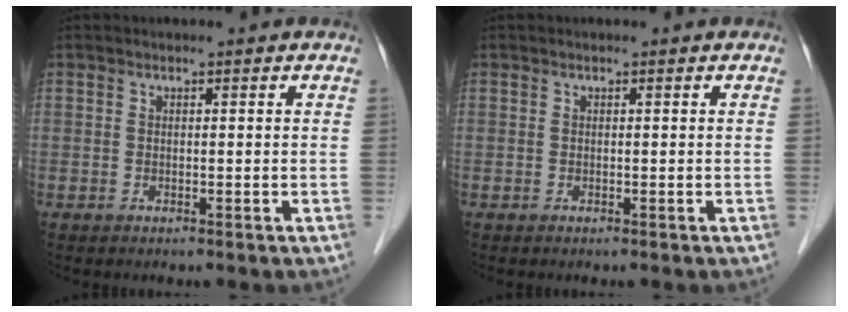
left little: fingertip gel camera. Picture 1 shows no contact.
{"total": 0.0}